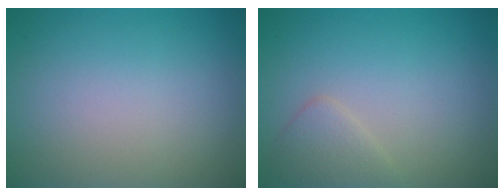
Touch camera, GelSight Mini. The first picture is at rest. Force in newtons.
{"total": 1.8, "press": 1.8, "slide": 0.0}